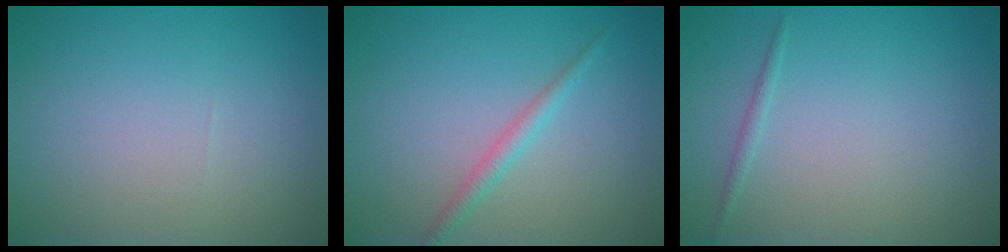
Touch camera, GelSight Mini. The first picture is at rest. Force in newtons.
{"total": 1.6, "press": 1.6, "slide": 0.0}
{"total": 0.7, "press": 0.7, "slide": 0.0}